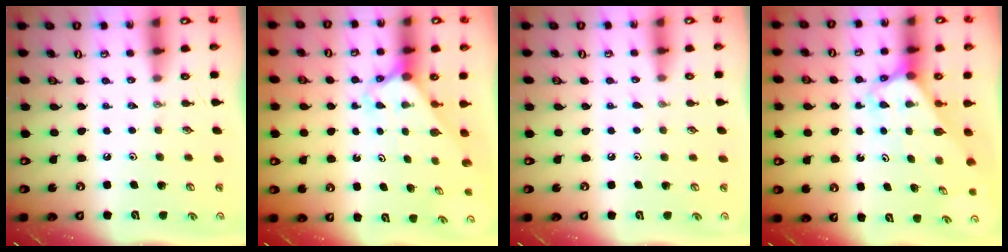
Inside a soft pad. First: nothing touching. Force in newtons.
{"total": 2.2, "press": 2.2, "slide": 0.1}
{"total": 4.5, "press": 4.4, "slide": 0.5}
{"total": 2.7, "press": 2.7, "slide": 0.1}